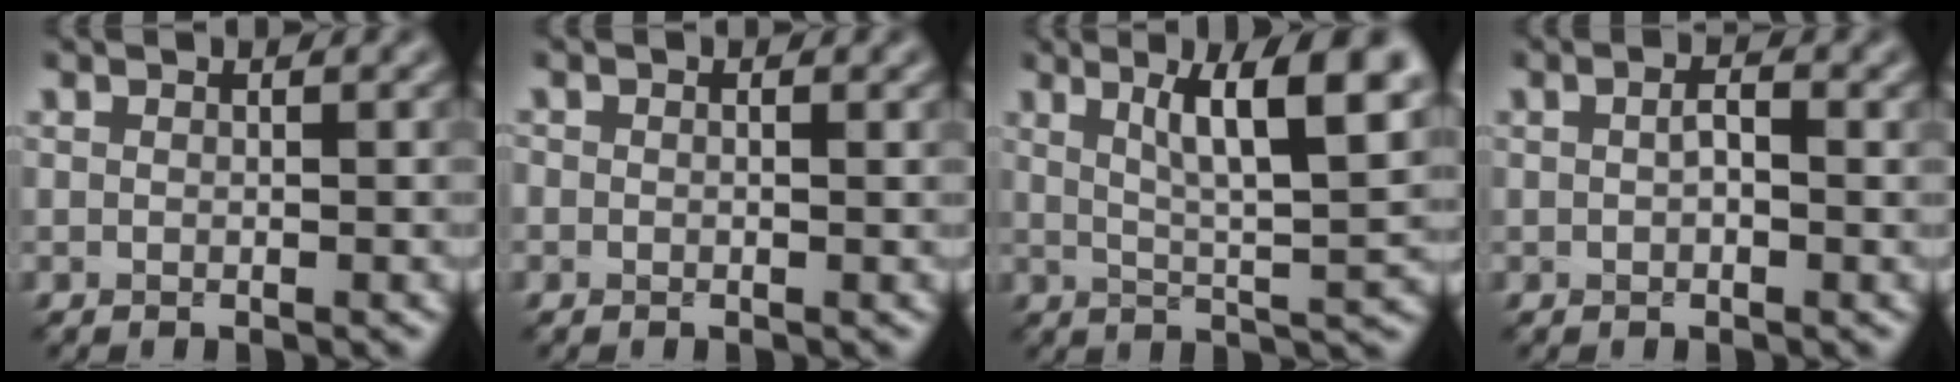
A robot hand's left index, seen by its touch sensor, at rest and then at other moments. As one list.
[{"total": 0.7, "force": [0.2, 0.5, 0.4], "torque": [-0.003, -0.005, 0.002]}, {"total": 8.9, "force": [3.6, 1.9, 7.9], "torque": [-0.108, 0.004, 0.060]}, {"total": 1.6, "force": [0.2, 0.7, 1.4], "torque": [-0.021, -0.001, 0.003]}]